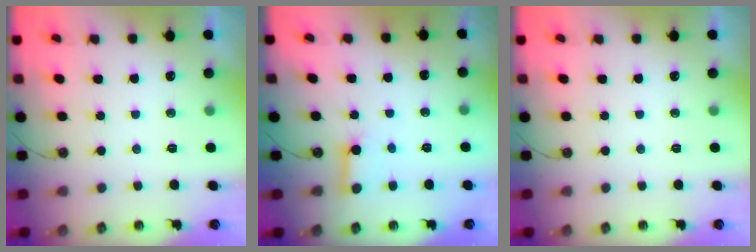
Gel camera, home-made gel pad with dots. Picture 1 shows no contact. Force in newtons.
{"total": 4.9, "press": 4.8, "slide": 0.6}
{"total": 0.0}